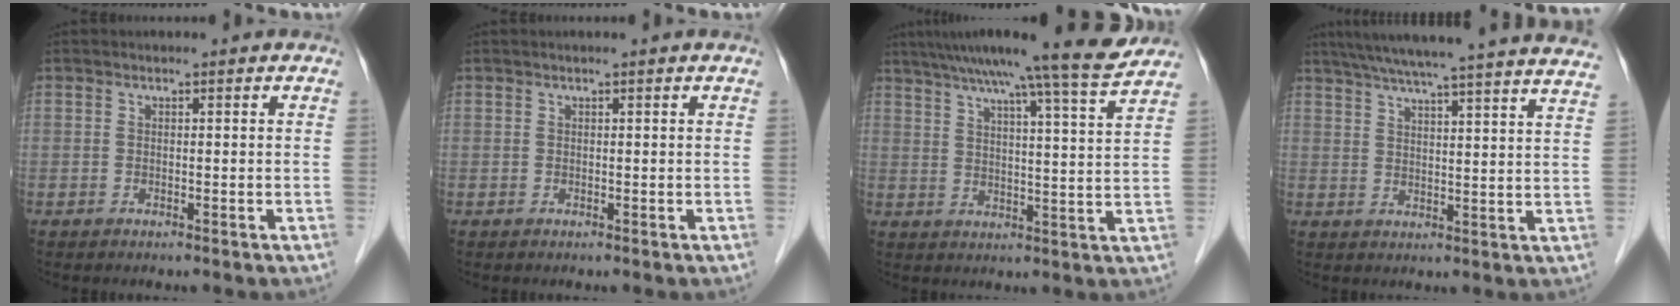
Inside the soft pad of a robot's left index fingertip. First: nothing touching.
{"total": 0.0}
{"total": 16.8, "force": [14.3, -1.0, 8.7], "torque": [-0.139, -0.007, 0.191]}
{"total": 28.5, "force": [25.7, -0.1, 12.5], "torque": [-0.201, -0.024, 0.319]}